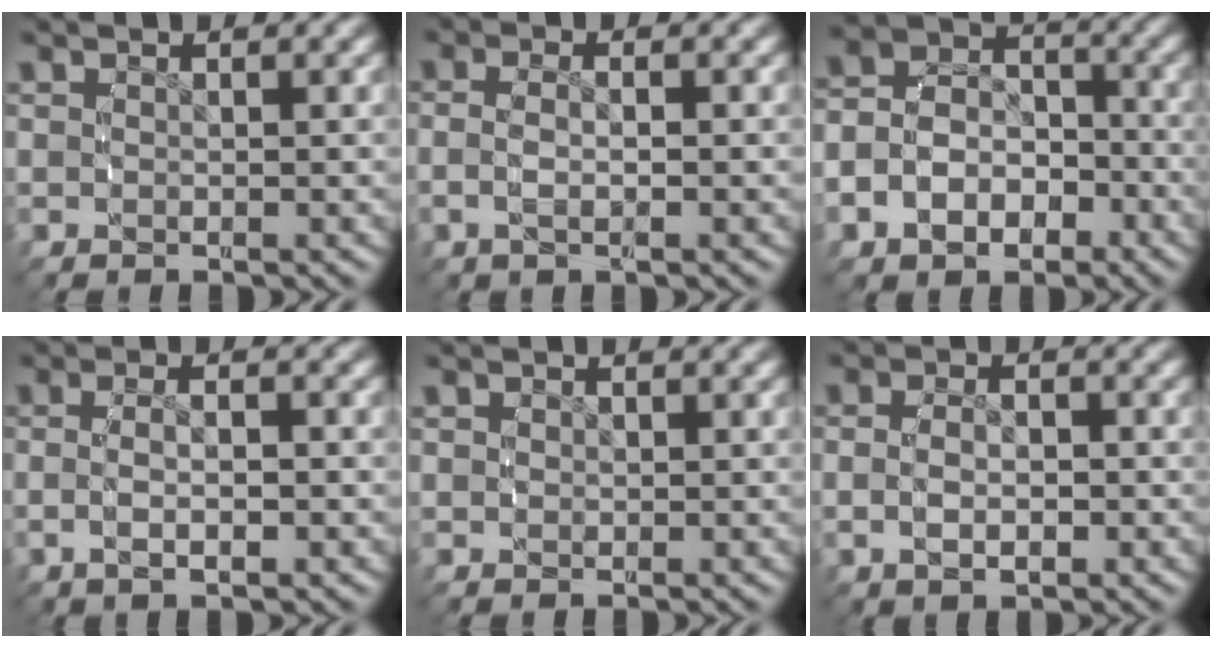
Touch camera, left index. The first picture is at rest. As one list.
[{"total": 2.7, "force": [-0.4, 1.2, 2.4], "torque": [-0.057, 0.000, -0.008]}, {"total": 9.0, "force": [-2.2, 7.6, 4.3], "torque": [-0.093, -0.007, -0.049]}, {"total": 3.2, "force": [-0.5, 1.2, 2.9], "torque": [-0.056, 0.007, -0.011]}, {"total": 0.7, "force": [0.3, 0.6, 0.3], "torque": [0.001, 0.002, 0.006]}, {"total": 3.3, "force": [-0.4, 2.1, 2.5], "torque": [-0.052, 0.003, -0.009]}]